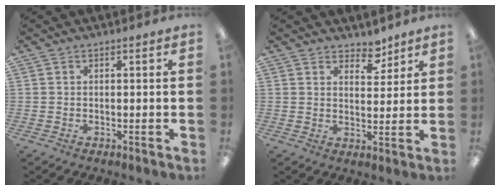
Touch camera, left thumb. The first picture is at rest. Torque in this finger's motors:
{"motor_torque": [0.20, 0.19, -0.06, -0.21, -0.02]}